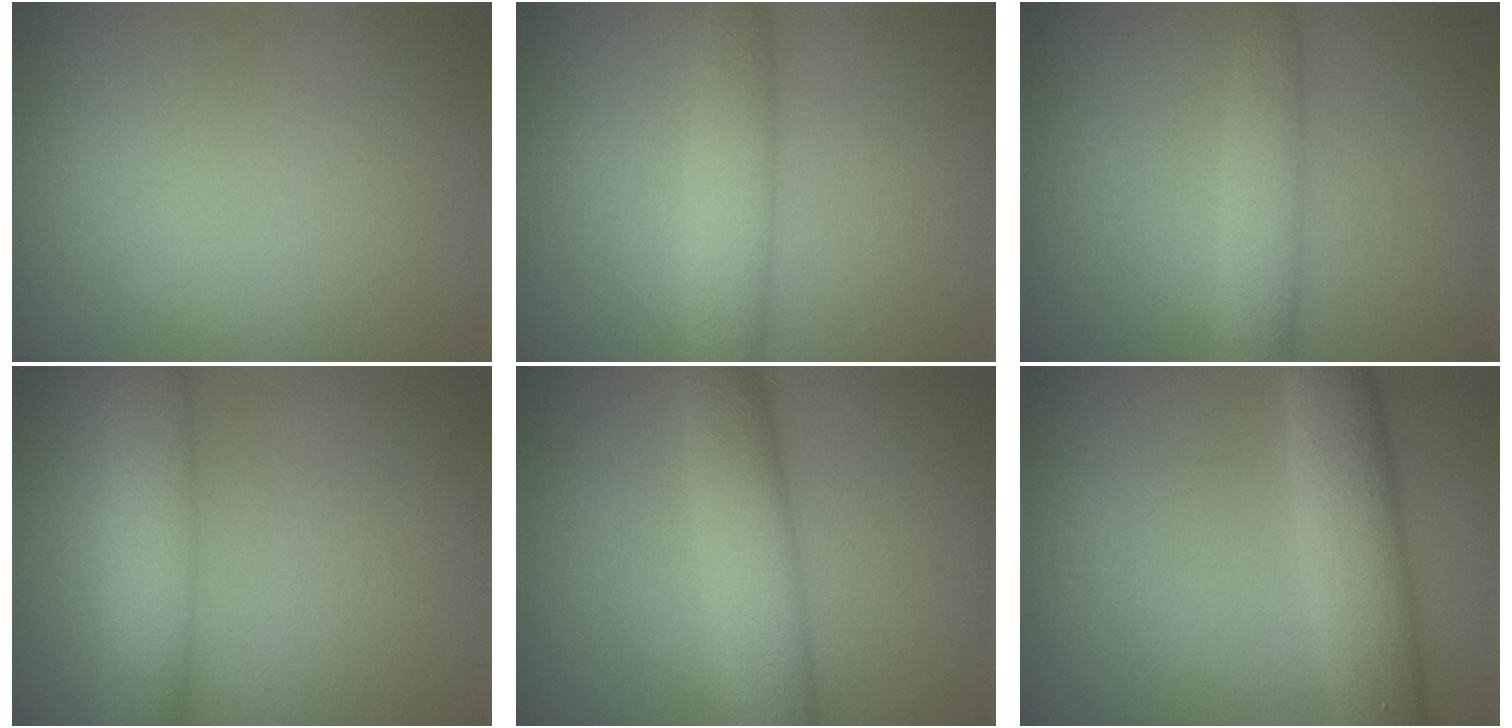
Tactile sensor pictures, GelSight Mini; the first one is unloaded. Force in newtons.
{"total": 3.6, "press": 3.6, "slide": 0.1}
{"total": 3.0, "press": 3.0, "slide": 0.1}
{"total": 4.5, "press": 4.5, "slide": 0.1}
{"total": 5.4, "press": 5.4, "slide": 0.1}
{"total": 5.6, "press": 5.6, "slide": 0.1}